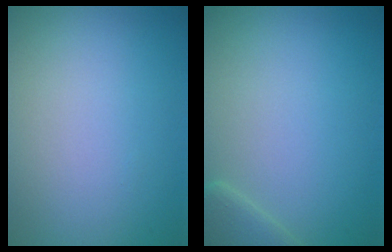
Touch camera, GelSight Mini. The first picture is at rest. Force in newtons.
{"total": 1.8, "press": 1.8, "slide": 0.1}